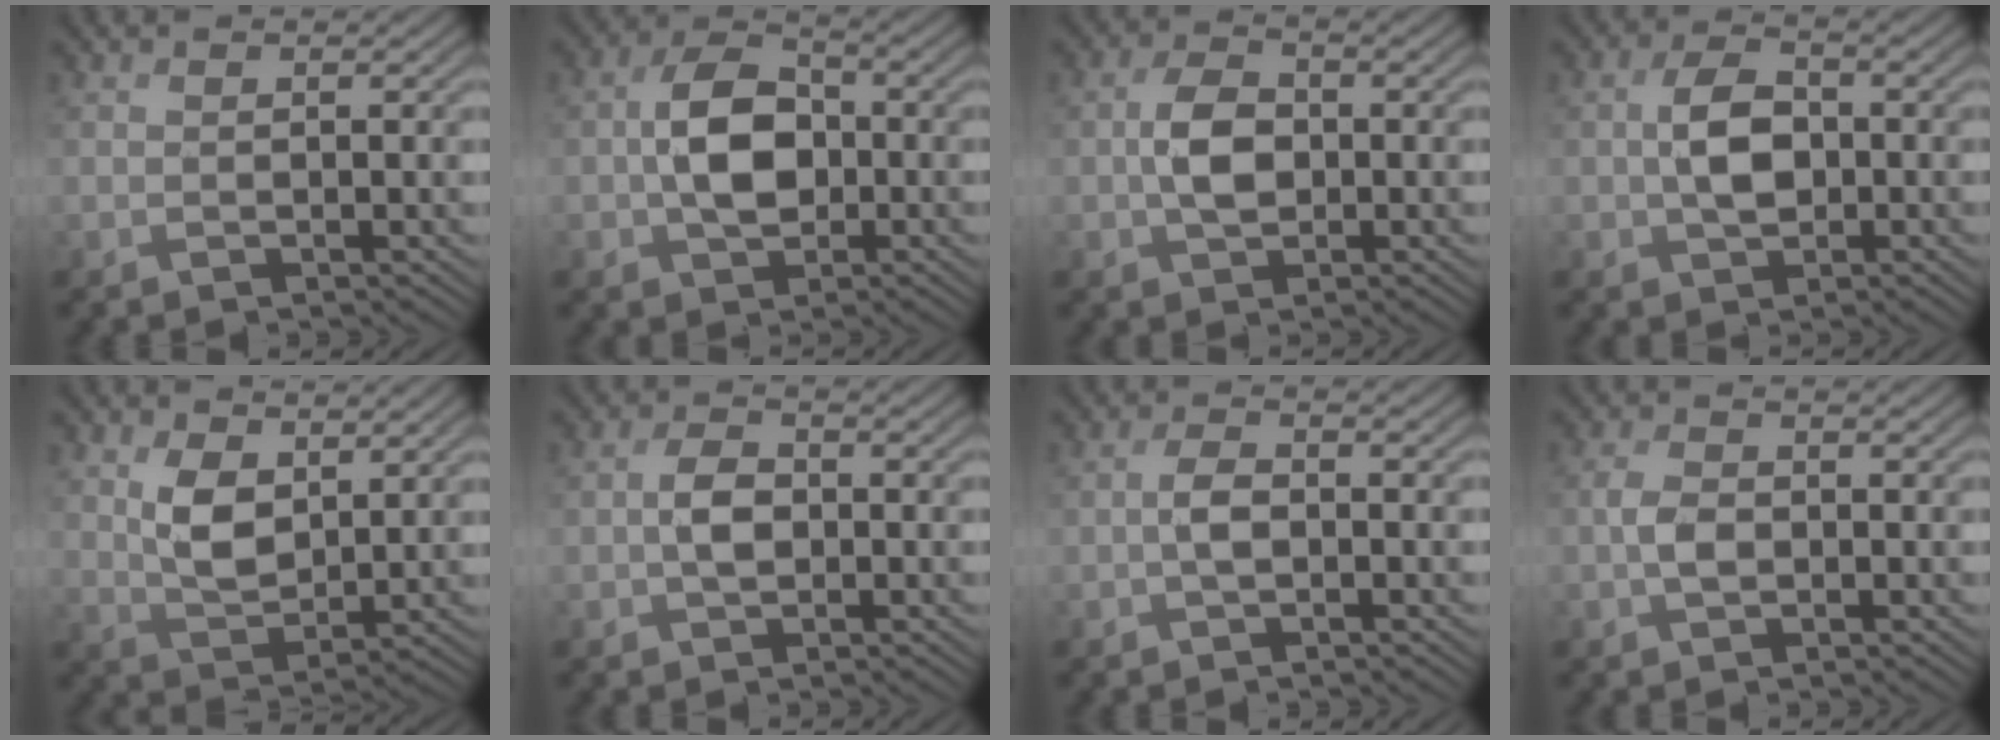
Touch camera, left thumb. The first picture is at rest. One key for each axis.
{"total": 7.2, "fx": -0.8, "fy": 5.0, "fz": 5.1, "tx": -0.100, "ty": 0.004, "tz": -0.019}
{"total": 4.4, "fx": -0.5, "fy": 3.1, "fz": 3.1, "tx": -0.066, "ty": 0.002, "tz": -0.012}
{"total": 4.9, "fx": -0.4, "fy": 3.3, "fz": 3.6, "tx": -0.072, "ty": 0.003, "tz": -0.010}
{"total": 5.4, "fx": 2.2, "fy": 3.1, "fz": 3.8, "tx": -0.085, "ty": -0.010, "tz": 0.048}
{"total": 3.1, "fx": -0.5, "fy": 2.1, "fz": 2.2, "tx": -0.046, "ty": 0.001, "tz": -0.015}
{"total": 2.3, "fx": -0.7, "fy": 1.2, "fz": 1.9, "tx": -0.038, "ty": 0.005, "tz": -0.018}
{"total": 2.2, "fx": -0.6, "fy": 1.4, "fz": 1.6, "tx": -0.039, "ty": 0.002, "tz": -0.015}